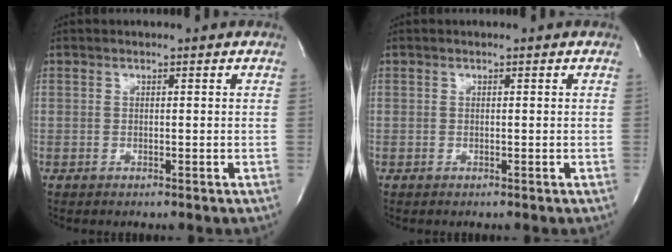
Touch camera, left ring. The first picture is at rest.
{"total": 0.0}